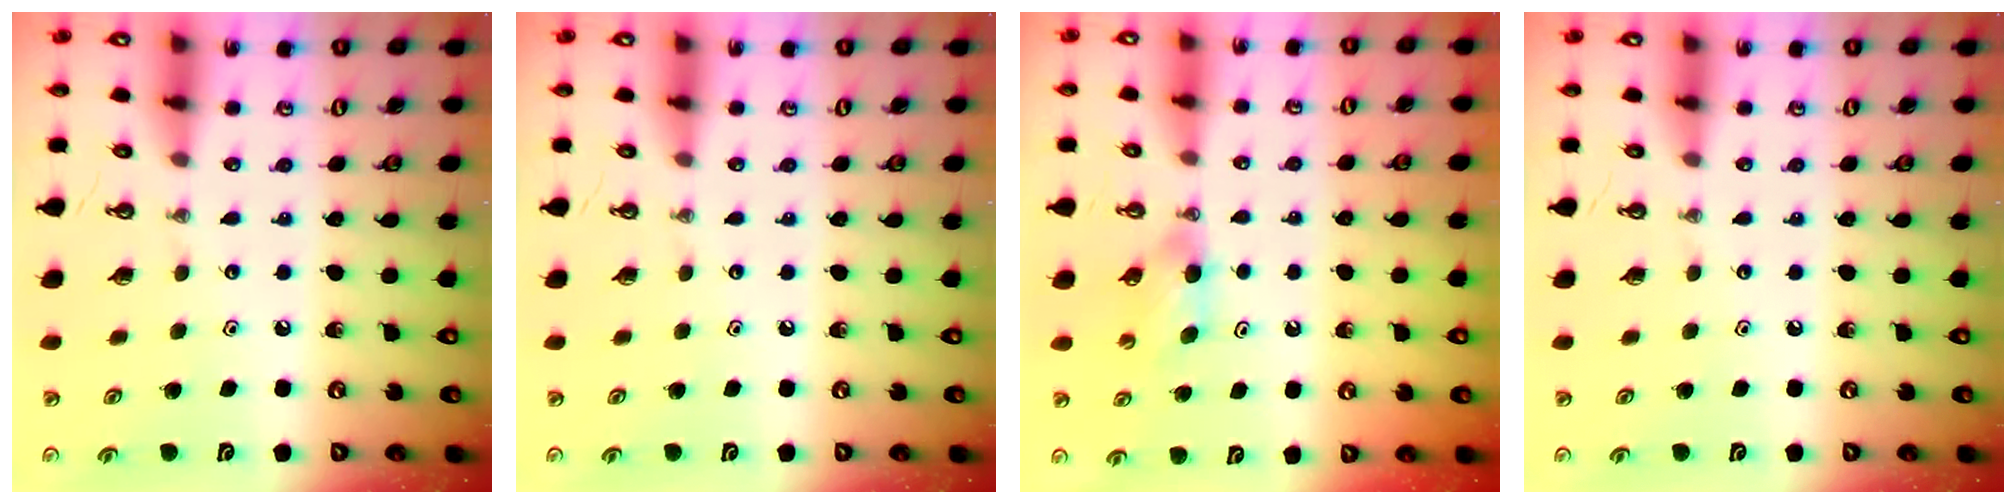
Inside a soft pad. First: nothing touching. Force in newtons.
{"total": 0.0}
{"total": 4.1, "press": 3.7, "slide": 1.6}
{"total": 0.0}